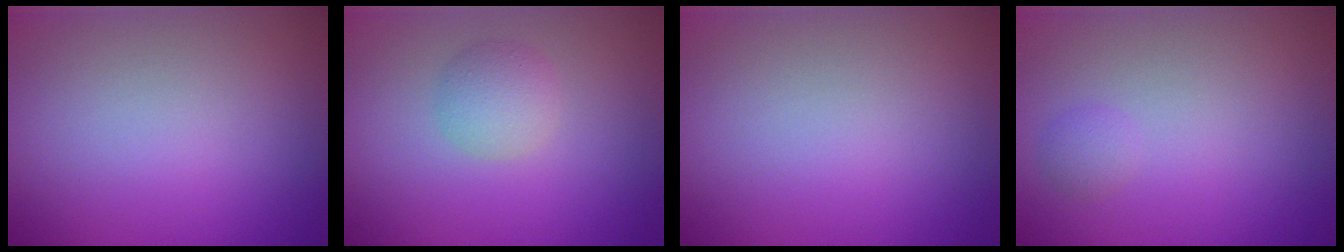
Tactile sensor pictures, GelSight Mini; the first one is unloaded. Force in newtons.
{"total": 2.1, "press": 2.1, "slide": 0.0}
{"total": 0.0}
{"total": 0.8, "press": 0.8, "slide": 0.0}